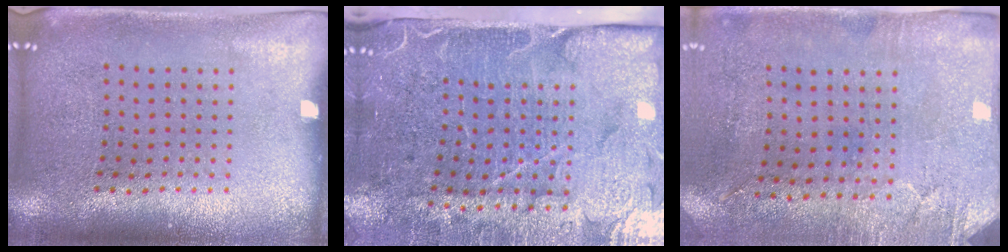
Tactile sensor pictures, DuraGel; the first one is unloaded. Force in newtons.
{"total": 4.9, "press": 4.0, "slide": 2.9}
{"total": 2.8, "press": 2.3, "slide": 1.7}